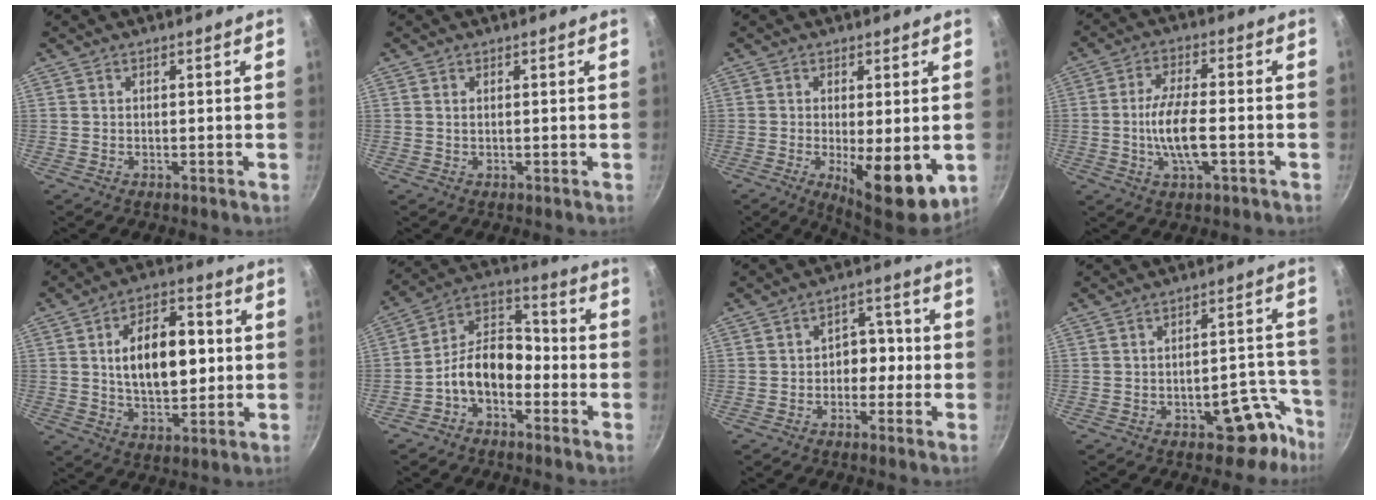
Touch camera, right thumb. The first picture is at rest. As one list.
[{"total": 0.6, "force": [0.2, 0.3, 0.5], "torque": [-0.011, 0.003, 0.005]}, {"total": 12.5, "force": [-2.9, 4.3, 11.4], "torque": [-0.159, -0.026, -0.028]}, {"total": 9.0, "force": [-1.8, 3.4, 8.1], "torque": [-0.160, 0.011, -0.034]}, {"total": 14.7, "force": [1.6, 8.2, 12.1], "torque": [-0.162, 0.007, 0.025]}, {"total": 11.3, "force": [-3.8, 7.2, 7.8], "torque": [-0.117, 0.063, -0.082]}, {"total": 5.9, "force": [-1.0, 4.3, 3.8], "torque": [-0.017, 0.027, -0.027]}, {"total": 8.4, "force": [-5.6, 4.3, 4.6], "torque": [-0.016, 0.068, -0.072]}]